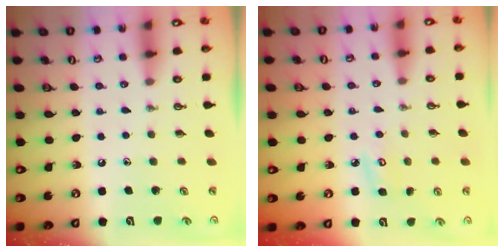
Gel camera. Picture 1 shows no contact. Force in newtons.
{"total": 4.8, "press": 4.8, "slide": 0.4}